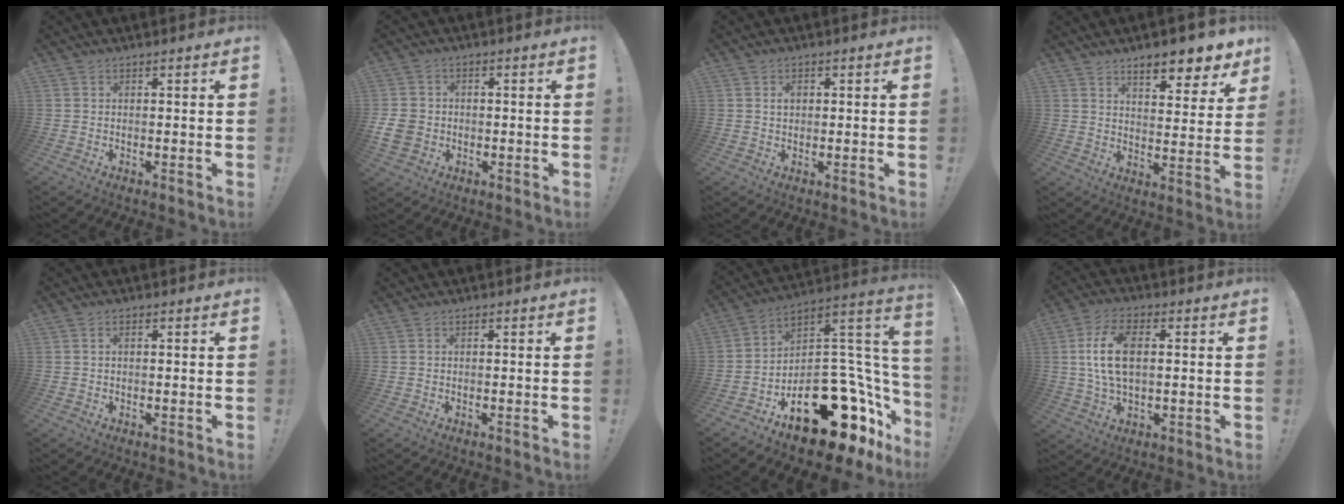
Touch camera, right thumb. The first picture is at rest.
{"total": 7.2, "force": [-1.4, 6.1, 3.5], "torque": [-0.075, 0.006, -0.025]}
{"total": 2.4, "force": [0.5, 2.0, 1.1], "torque": [-0.004, -0.002, 0.004]}
{"total": 9.5, "force": [7.3, 2.5, 5.4], "torque": [-0.062, -0.060, 0.124]}
{"total": 1.3, "force": [0.3, 0.7, 1.0], "torque": [-0.026, 0.005, 0.005]}
{"total": 0.0}
{"total": 22.9, "force": [-12.0, 12.6, 14.8], "torque": [-0.136, 0.046, -0.170]}
{"total": 12.0, "force": [1.7, 7.0, 9.6], "torque": [-0.177, -0.001, 0.030]}